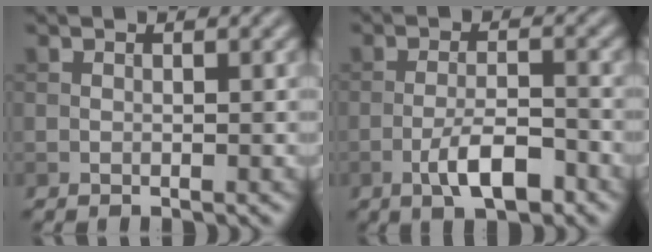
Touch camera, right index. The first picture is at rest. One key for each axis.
{"total": 4.5, "fx": -2.3, "fy": 1.4, "fz": 3.6, "tx": -0.064, "ty": 0.003, "tz": -0.042}